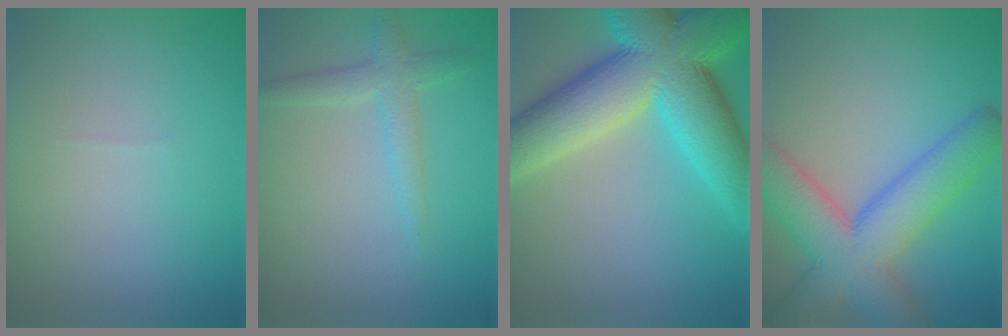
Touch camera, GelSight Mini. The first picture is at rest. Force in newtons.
{"total": 2.3, "press": 2.3, "slide": 0.1}
{"total": 14.1, "press": 14.1, "slide": 0.4}
{"total": 9.2, "press": 9.2, "slide": 0.5}